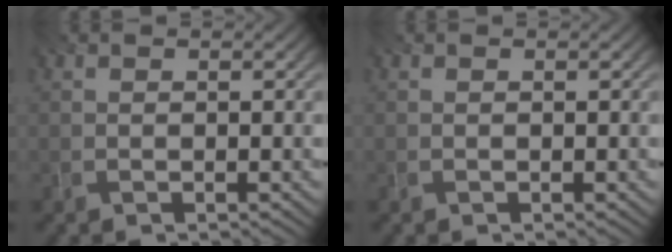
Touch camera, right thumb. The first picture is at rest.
{"total": 0.0}